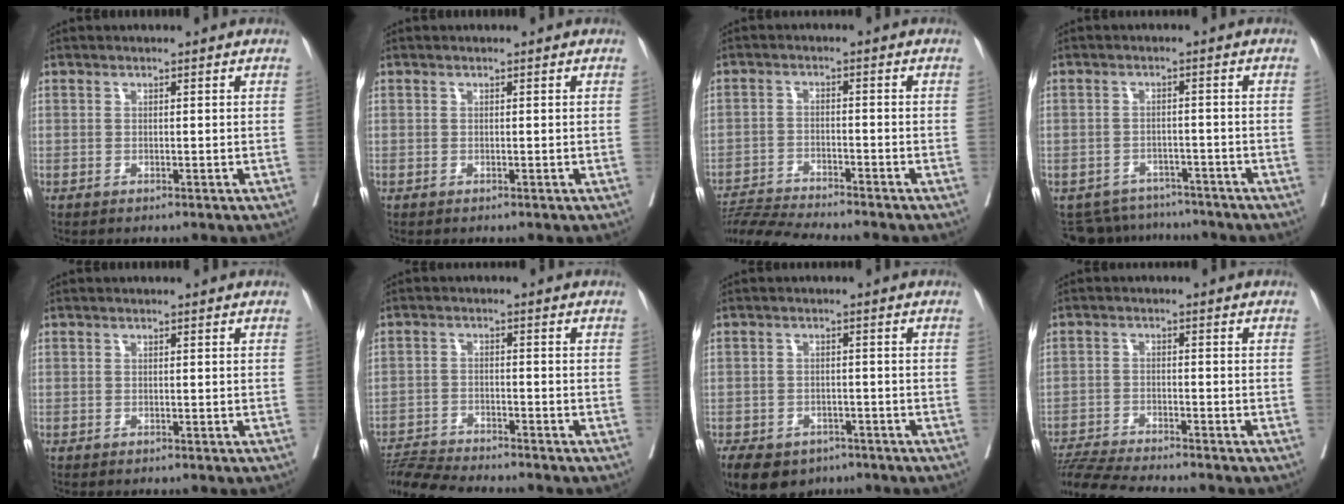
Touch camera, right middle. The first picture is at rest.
{"total": 0.0}
{"total": 8.4, "force": [-8.0, -1.1, 2.2], "torque": [-0.040, -0.010, -0.137]}
{"total": 8.1, "force": [-7.6, 2.8, -0.1], "torque": [0.000, 0.008, -0.103]}
{"total": 0.8, "force": [-0.7, 0.0, 0.4], "torque": [-0.010, -0.004, -0.012]}
{"total": 9.2, "force": [-8.8, -0.2, 2.6], "torque": [-0.048, -0.009, -0.150]}
{"total": 15.1, "force": [-9.1, 10.3, 6.2], "torque": [-0.187, -0.021, -0.119]}
{"total": 10.7, "force": [-9.9, -0.3, 4.0], "torque": [-0.069, -0.014, -0.165]}